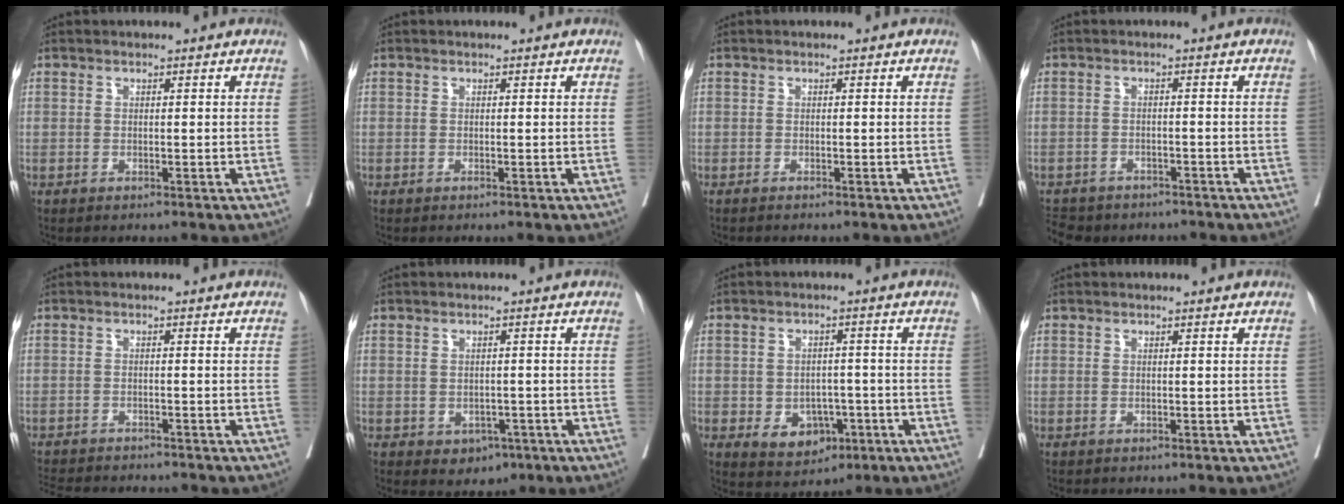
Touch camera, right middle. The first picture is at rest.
{"total": 0.0}
{"total": 0.8, "force": [-0.7, -0.1, 0.4], "torque": [-0.005, -0.002, -0.010]}
{"total": 8.9, "force": [-7.5, 4.1, 2.4], "torque": [-0.050, -0.001, -0.097]}
{"total": 9.5, "force": [-8.8, 1.8, 3.2], "torque": [-0.053, -0.009, -0.123]}
{"total": 3.1, "force": [-1.4, 2.3, 1.6], "torque": [-0.012, 0.002, -0.008]}
{"total": 6.1, "force": [-2.2, 4.6, 3.4], "torque": [-0.043, 0.003, -0.022]}
{"total": 0.0}